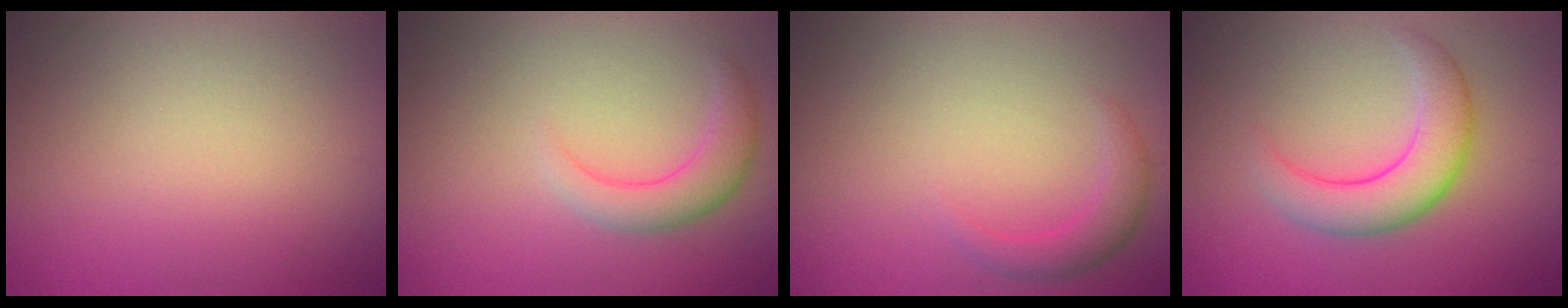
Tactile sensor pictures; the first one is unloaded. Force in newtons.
{"total": 2.9, "press": 2.9, "slide": 0.1}
{"total": 2.1, "press": 2.1, "slide": 0.2}
{"total": 4.5, "press": 4.5, "slide": 0.1}